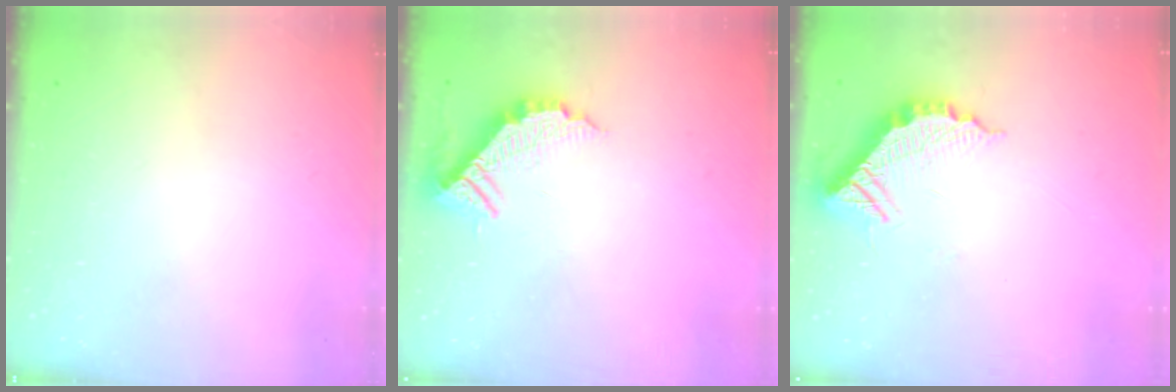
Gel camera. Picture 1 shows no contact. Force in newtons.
{"total": 10.4, "press": 10.4, "slide": 0.6}
{"total": 11.9, "press": 11.8, "slide": 0.7}